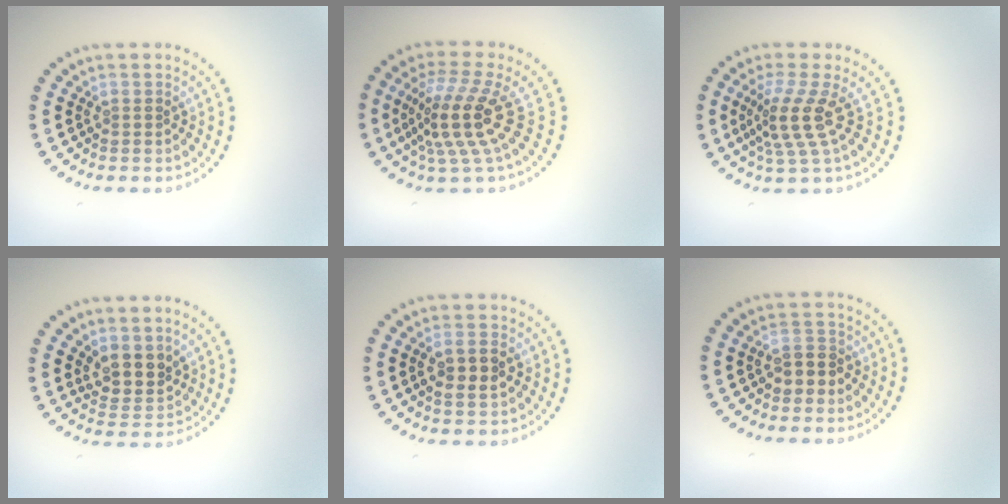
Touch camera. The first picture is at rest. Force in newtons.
{"total": 4.9, "press": 3.5, "slide": 3.4}
{"total": 3.8, "press": 2.7, "slide": 2.7}
{"total": 3.0, "press": 2.5, "slide": 1.6}
{"total": 2.7, "press": 2.7, "slide": 0.6}
{"total": 2.4, "press": 2.4, "slide": 0.7}